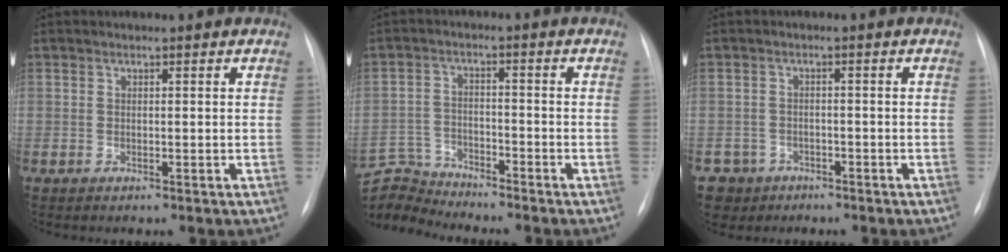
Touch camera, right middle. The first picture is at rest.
{"total": 8.2, "force": [-8.2, 0.3, -0.3], "torque": [-0.005, 0.015, -0.161]}
{"total": 4.8, "force": [-3.0, 3.7, -0.4], "torque": [0.010, 0.009, -0.049]}